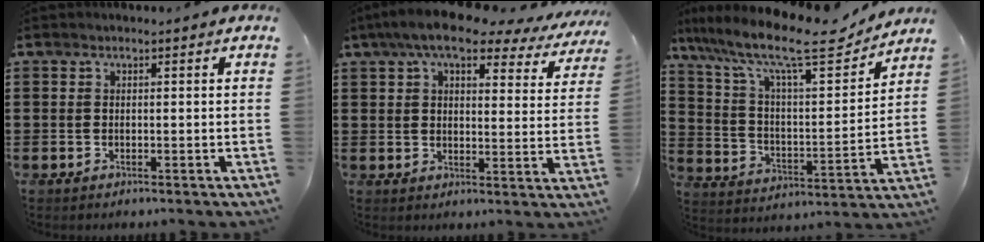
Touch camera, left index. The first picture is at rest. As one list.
[{"total": 8.5, "force": [6.8, 2.0, 4.8], "torque": [-0.100, -0.023, 0.117]}, {"total": 14.3, "force": [11.0, 2.7, 8.7], "torque": [-0.189, -0.062, 0.182]}]